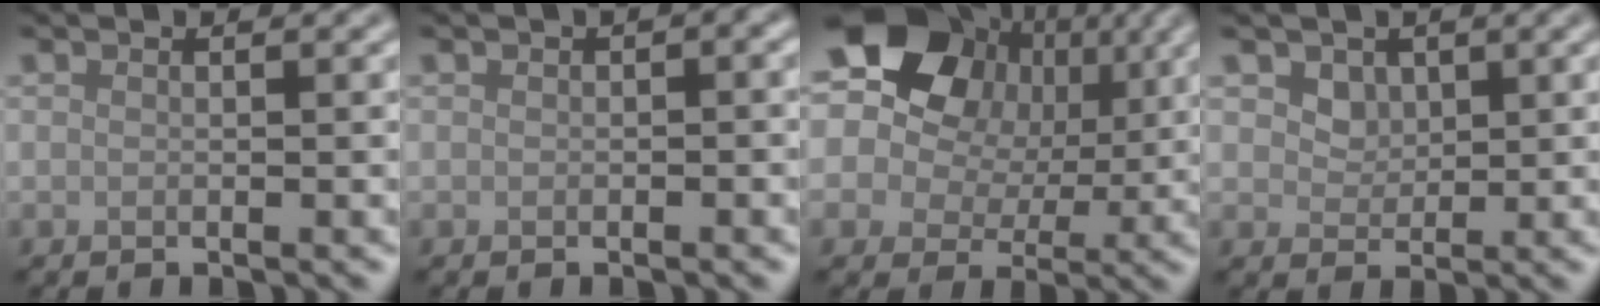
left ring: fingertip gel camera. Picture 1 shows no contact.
{"total": 1.6, "force": [0.3, 0.9, 1.3], "torque": [-0.011, 0.006, 0.002]}
{"total": 17.2, "force": [6.5, 13.1, 9.1], "torque": [-0.167, 0.050, 0.092]}
{"total": 1.8, "force": [0.8, 1.4, 0.7], "torque": [-0.015, -0.007, 0.015]}